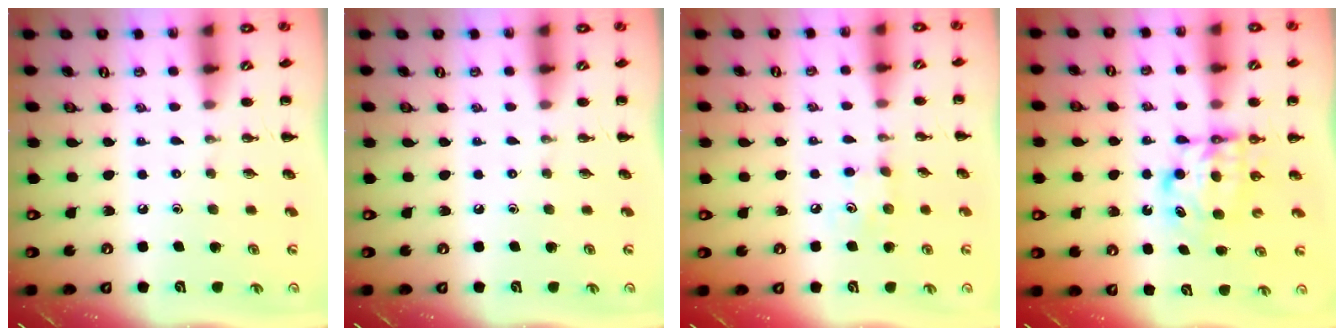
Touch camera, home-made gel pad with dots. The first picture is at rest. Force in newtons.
{"total": 0.0}
{"total": 6.3, "press": 6.1, "slide": 1.6}
{"total": 6.1, "press": 6.1, "slide": 0.3}